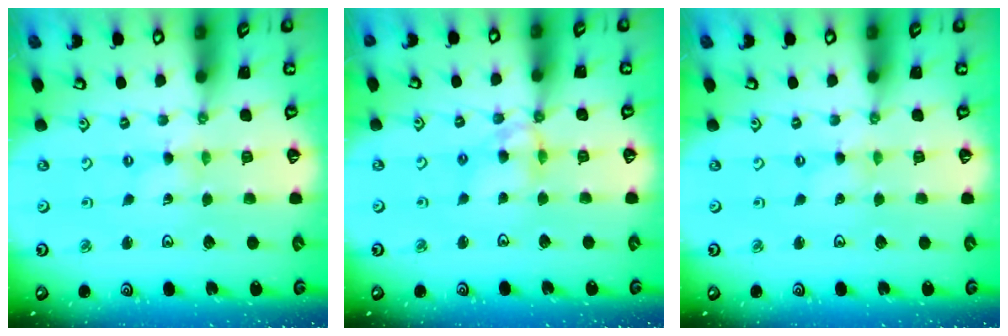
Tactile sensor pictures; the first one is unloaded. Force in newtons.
{"total": 9.0, "press": 9.0, "slide": 0.9}
{"total": 0.0}